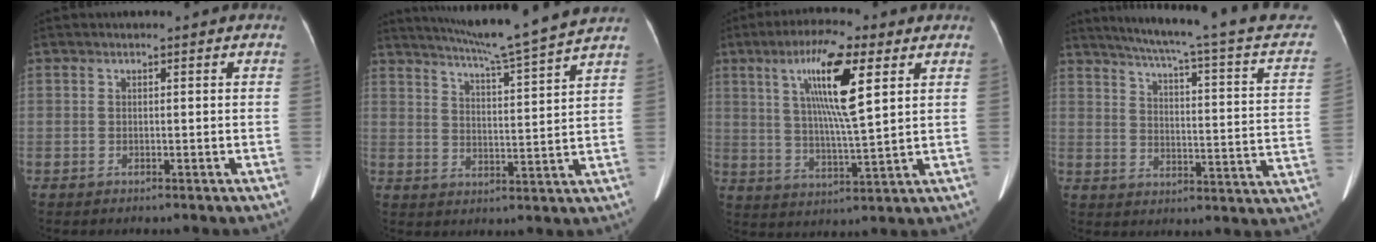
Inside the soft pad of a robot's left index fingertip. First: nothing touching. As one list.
[{"total": 14.3, "force": [12.7, -2.0, 6.2], "torque": [-0.107, -0.017, 0.177]}, {"total": 12.0, "force": [4.6, 1.2, 11.0], "torque": [-0.205, 0.003, 0.079]}, {"total": 23.1, "force": [19.5, 0.3, 12.4], "torque": [-0.179, -0.046, 0.229]}]